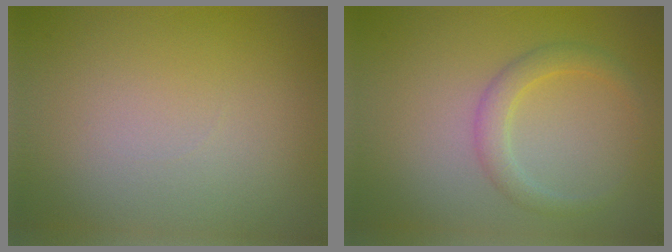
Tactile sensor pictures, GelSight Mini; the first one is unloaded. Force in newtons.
{"total": 2.3, "press": 2.2, "slide": 0.1}